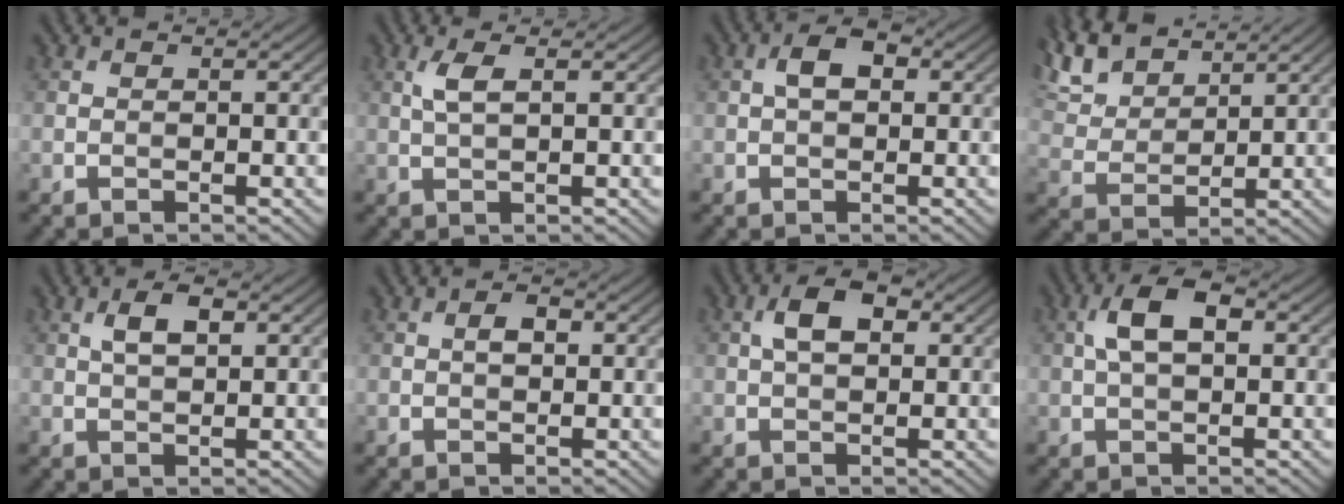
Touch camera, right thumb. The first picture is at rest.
{"total": 2.6, "force": [0.9, 0.6, 2.4], "torque": [-0.054, 0.006, 0.018]}
{"total": 3.4, "force": [0.6, 2.0, 2.7], "torque": [-0.049, 0.009, 0.005]}
{"total": 9.5, "force": [7.2, 3.8, 4.9], "torque": [-0.145, 0.020, 0.139]}
{"total": 3.4, "force": [1.1, 1.5, 2.8], "torque": [-0.056, 0.006, 0.021]}
{"total": 1.8, "force": [0.2, 1.0, 1.4], "torque": [-0.024, 0.005, 0.000]}
{"total": 4.6, "force": [1.1, 2.5, 3.7], "torque": [-0.070, 0.010, 0.015]}
{"total": 5.3, "force": [1.0, 2.5, 4.5], "torque": [-0.093, 0.011, 0.014]}